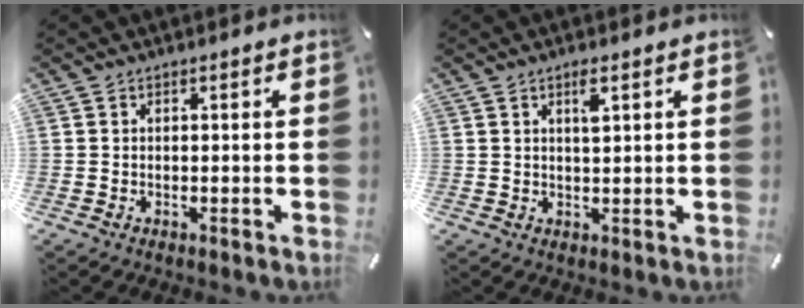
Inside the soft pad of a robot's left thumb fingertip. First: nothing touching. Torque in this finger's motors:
{"motor_torque": [0.62, 0.79, 0.39, -0.47, 0.11]}